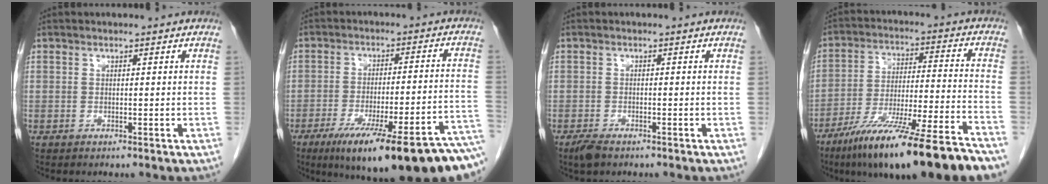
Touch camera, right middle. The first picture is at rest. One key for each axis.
{"total": 24.2, "fx": -17.7, "fy": 1.5, "fz": 16.3, "tx": -0.163, "ty": -0.014, "tz": -0.250}
{"total": 2.4, "fx": -1.8, "fy": 0.8, "fz": 1.3, "tx": -0.028, "ty": -0.003, "tz": -0.031}
{"total": 21.1, "fx": -15.5, "fy": 0.3, "fz": 14.3, "tx": -0.202, "ty": -0.039, "tz": -0.256}